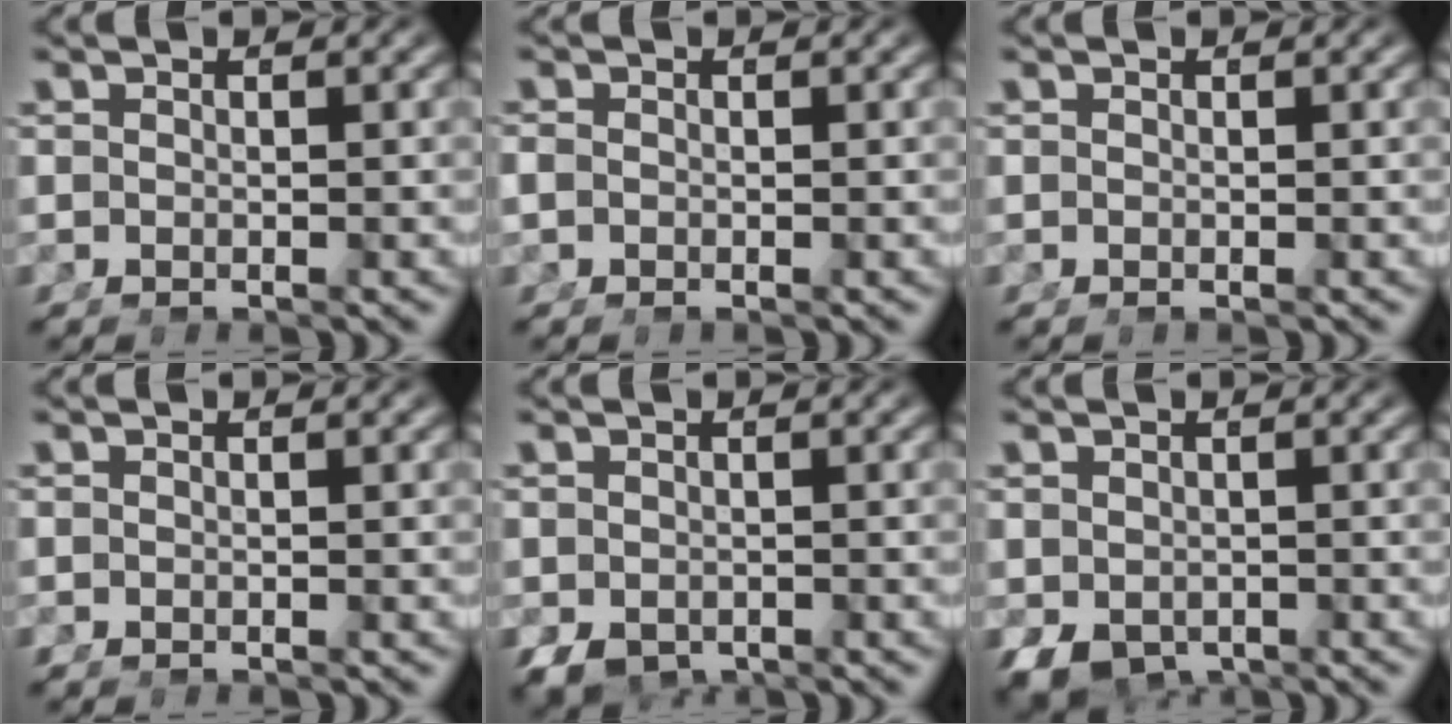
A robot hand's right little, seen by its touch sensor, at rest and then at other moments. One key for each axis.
{"total": 0.6, "fx": -0.4, "fy": 0.3, "fz": 0.4, "tx": -0.014, "ty": -0.009, "tz": -0.002}
{"total": 0.0}
{"total": 0.9, "fx": -0.2, "fy": 0.8, "fz": 0.3, "tx": -0.016, "ty": -0.006, "tz": -0.001}
{"total": 3.3, "fx": -2.0, "fy": 2.1, "fz": 1.6, "tx": -0.038, "ty": -0.034, "tz": -0.013}
{"total": 4.4, "fx": -2.5, "fy": 2.9, "fz": 2.2, "tx": -0.047, "ty": -0.036, "tz": -0.018}